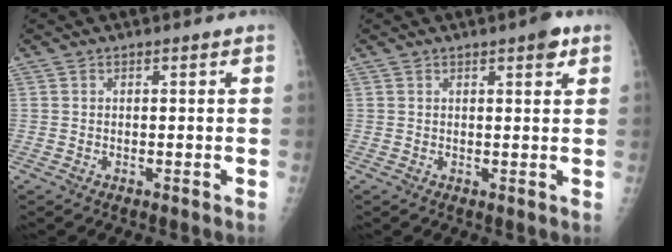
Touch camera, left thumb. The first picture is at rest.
{"total": 3.1, "force": [1.8, 0.8, 2.3], "torque": [-0.025, -0.006, 0.020]}